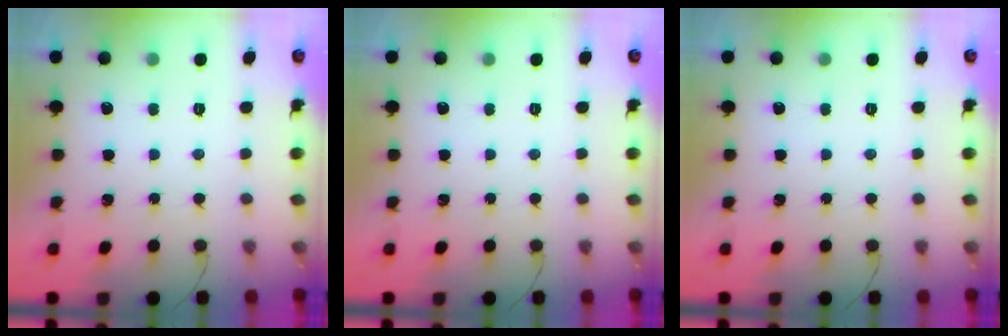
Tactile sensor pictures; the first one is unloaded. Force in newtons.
{"total": 0.0}
{"total": 0.0}